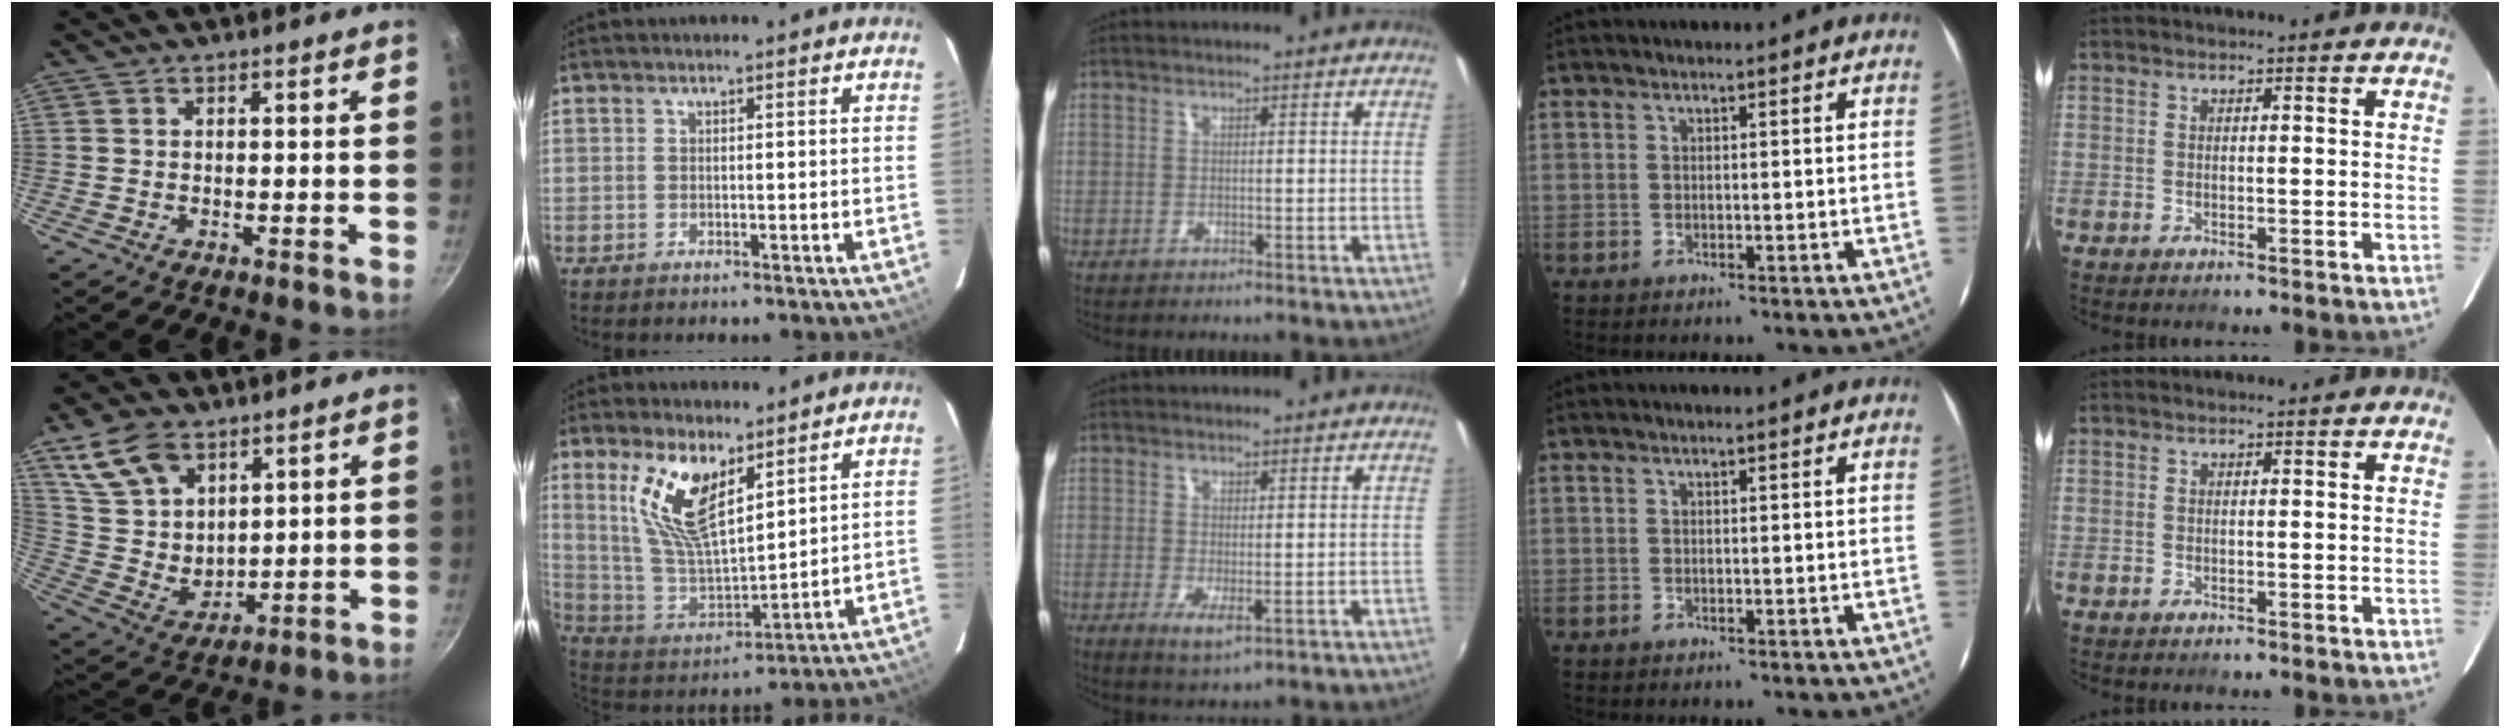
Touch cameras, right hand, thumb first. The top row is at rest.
{"thumb": {"total": 13.2, "force": [7.6, 8.0, 7.2], "torque": [-0.110, -0.036, 0.164]}, "index": {"total": 14.5, "force": [8.0, 5.8, 10.6], "torque": [-0.215, 0.002, 0.170]}, "middle": {"total": 3.3, "force": [-0.5, 0.9, 3.1], "torque": [-0.056, -0.015, -0.006]}}